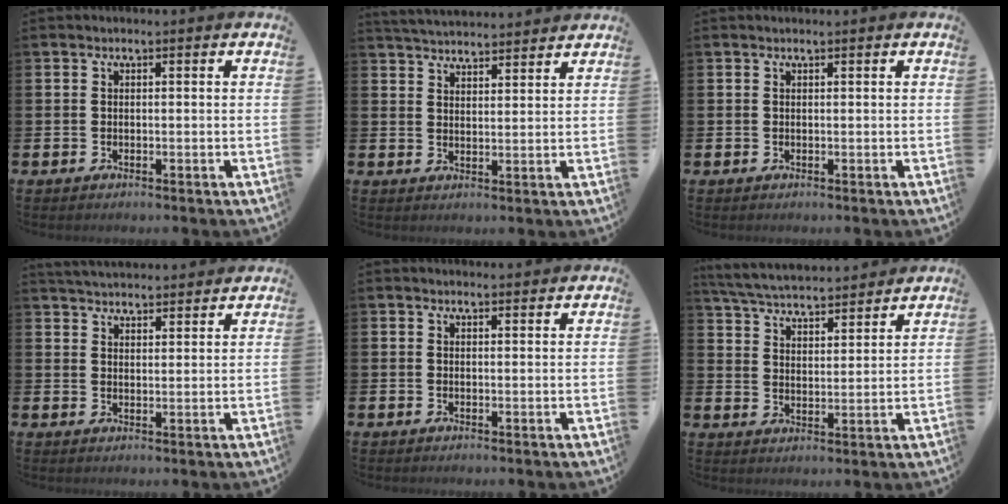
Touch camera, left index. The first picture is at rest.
{"total": 4.2, "force": [4.2, 0.2, 0.0], "torque": [-0.021, -0.021, 0.078]}
{"total": 0.0}
{"total": 4.1, "force": [4.1, 0.3, -0.1], "torque": [-0.011, -0.022, 0.076]}
{"total": 1.3, "force": [1.3, 0.2, 0.0], "torque": [0.011, -0.007, 0.022]}
{"total": 5.4, "force": [5.3, 0.5, 0.7], "torque": [-0.043, -0.035, 0.093]}